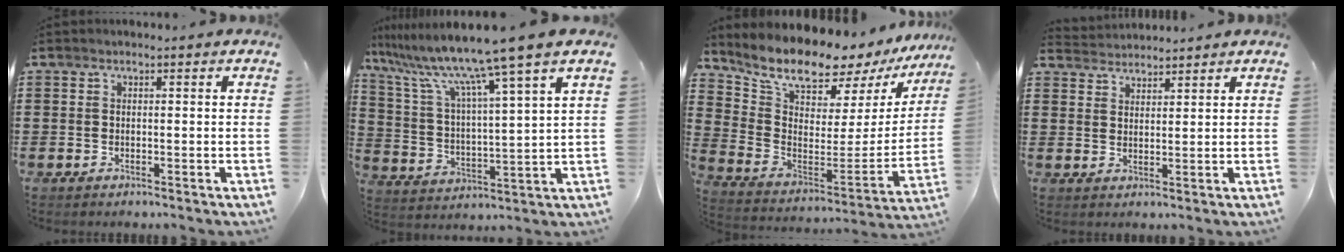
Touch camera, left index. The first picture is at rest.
{"total": 10.8, "force": [8.8, -1.1, 6.1], "torque": [-0.155, -0.056, 0.137]}
{"total": 9.9, "force": [8.9, 2.6, 3.5], "torque": [-0.094, -0.077, 0.151]}
{"total": 2.8, "force": [2.7, 0.3, -0.5], "torque": [0.001, -0.007, 0.051]}